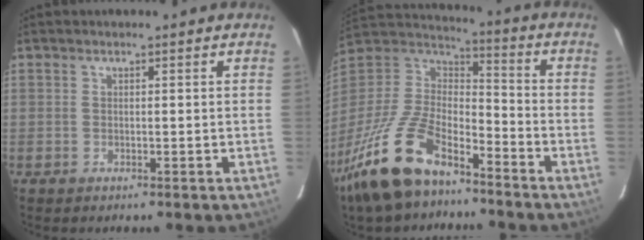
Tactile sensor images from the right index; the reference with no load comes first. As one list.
[{"total": 17.3, "force": [-12.1, 6.4, 10.5], "torque": [-0.230, -0.001, -0.232]}]